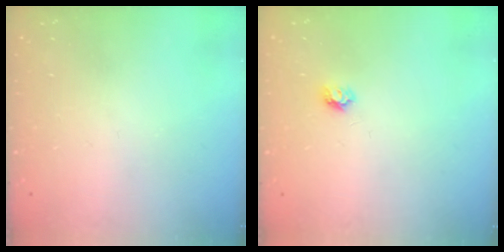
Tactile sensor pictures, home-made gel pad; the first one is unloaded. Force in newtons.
{"total": 4.2, "press": 4.2, "slide": 0.4}